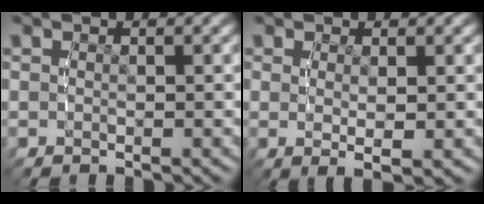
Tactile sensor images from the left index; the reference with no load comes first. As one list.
[{"total": 2.0, "force": [0.0, -0.1, 2.0], "torque": [-0.033, -0.014, 0.013]}]